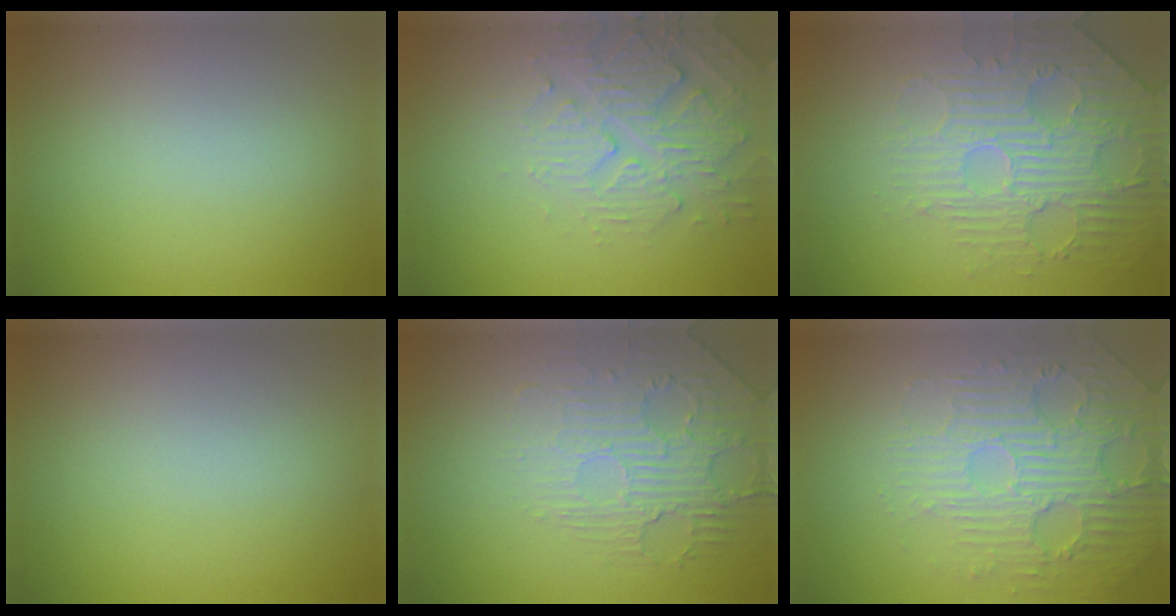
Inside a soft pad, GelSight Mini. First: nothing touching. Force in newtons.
{"total": 4.2, "press": 4.1, "slide": 0.8}
{"total": 4.7, "press": 4.0, "slide": 2.6}
{"total": 0.0}
{"total": 2.5, "press": 1.9, "slide": 1.6}
{"total": 5.3, "press": 3.8, "slide": 3.6}